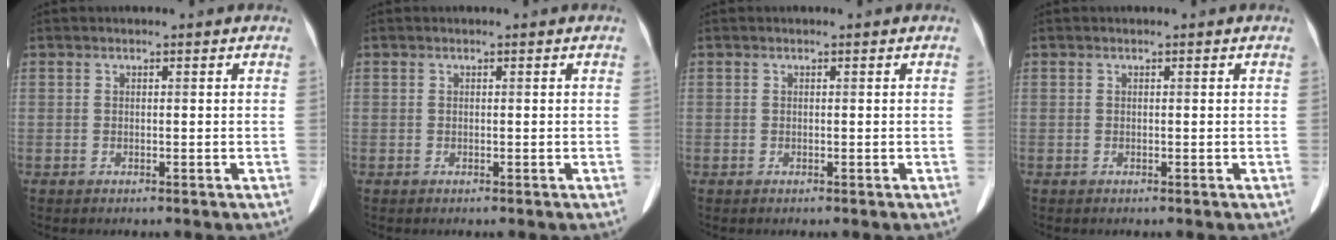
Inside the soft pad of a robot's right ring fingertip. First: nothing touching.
{"total": 0.0}
{"total": 0.0}
{"total": 0.0}